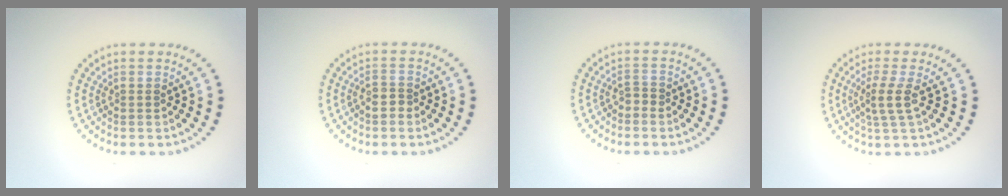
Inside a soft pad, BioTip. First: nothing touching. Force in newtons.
{"total": 1.5, "press": 1.3, "slide": 0.8}
{"total": 1.0, "press": 0.8, "slide": 0.5}
{"total": 2.2, "press": 1.5, "slide": 1.5}